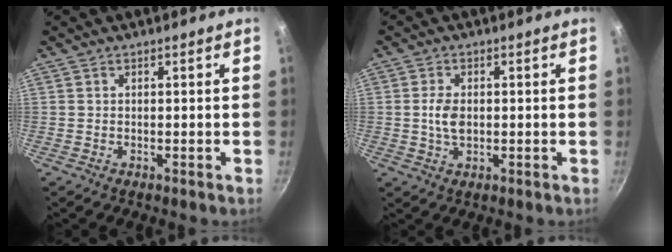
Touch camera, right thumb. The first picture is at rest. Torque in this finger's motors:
{"motor_torque": [0.24, 1.23, 0.91, 0.02, 0.19]}